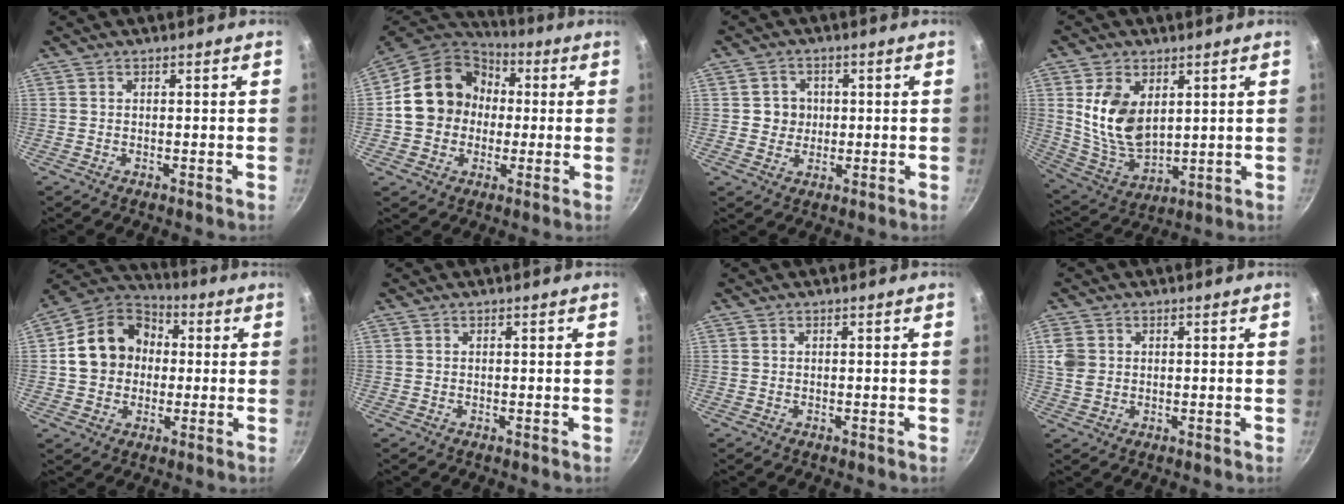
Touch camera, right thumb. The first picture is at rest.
{"total": 16.5, "force": [0.8, 14.3, 8.1], "torque": [-0.112, 0.038, 0.001]}
{"total": 4.2, "force": [0.4, 4.0, 1.2], "torque": [0.008, 0.002, 0.002]}
{"total": 13.0, "force": [3.3, 8.3, 9.4], "torque": [-0.158, -0.030, 0.079]}
{"total": 15.1, "force": [1.1, 12.6, 8.3], "torque": [-0.109, 0.031, 0.006]}
{"total": 0.0}
{"total": 0.0}
{"total": 4.2, "force": [0.7, 3.5, 2.2], "torque": [-0.036, -0.005, 0.013]}